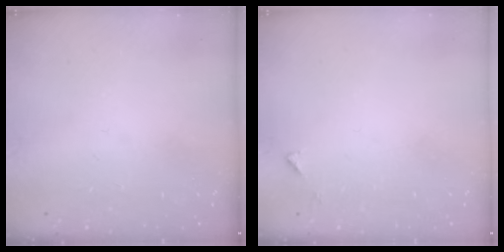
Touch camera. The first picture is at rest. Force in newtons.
{"total": 3.5, "press": 3.5, "slide": 0.3}